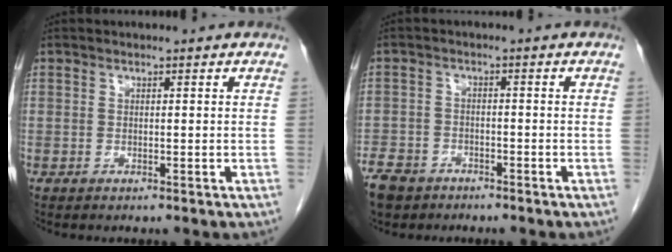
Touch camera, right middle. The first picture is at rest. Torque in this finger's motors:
{"motor_torque": [0.98, -0.98, 0.14, 0.03]}